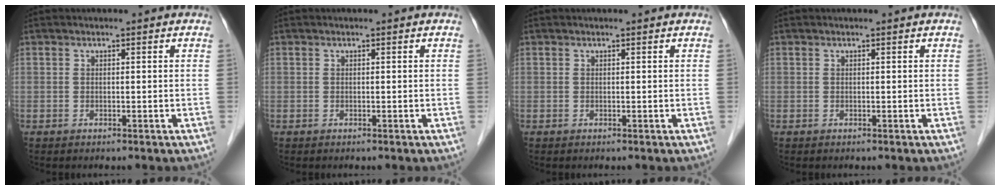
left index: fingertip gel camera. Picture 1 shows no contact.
{"total": 0.0}
{"total": 0.0}
{"total": 0.0}